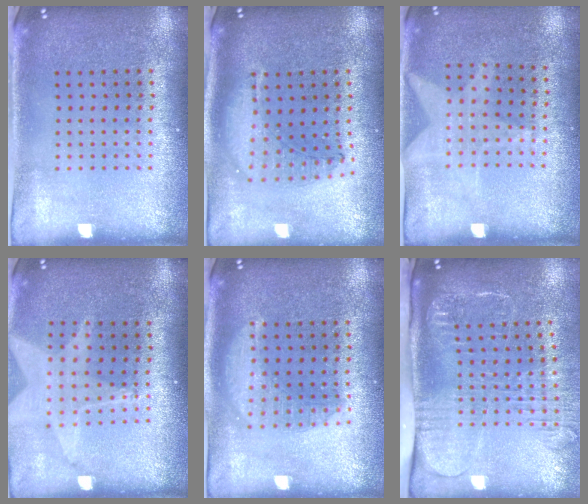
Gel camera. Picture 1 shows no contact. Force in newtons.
{"total": 1.2, "press": 1.1, "slide": 0.3}
{"total": 1.1, "press": 0.8, "slide": 0.8}
{"total": 1.4, "press": 1.4, "slide": 0.3}
{"total": 1.4, "press": 1.4, "slide": 0.1}
{"total": 2.7, "press": 2.1, "slide": 1.7}